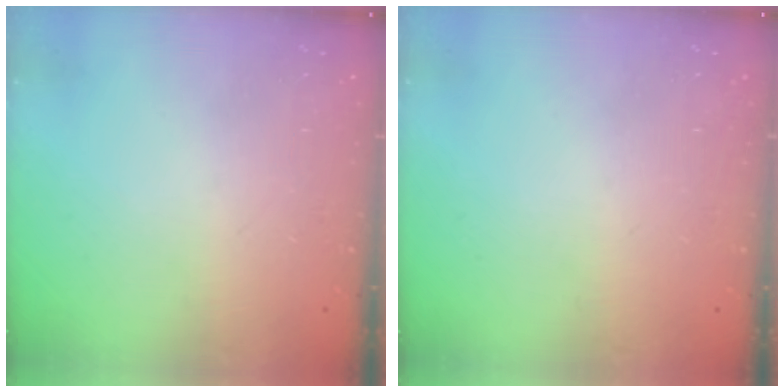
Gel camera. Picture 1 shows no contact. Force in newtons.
{"total": 0.0}